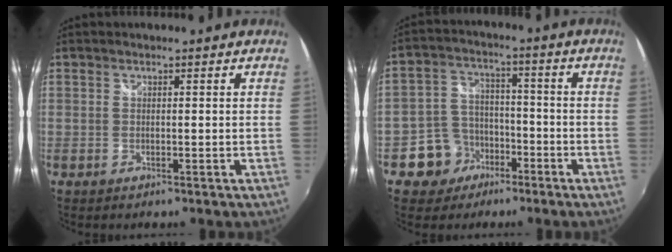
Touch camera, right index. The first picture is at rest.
{"total": 8.4, "force": [-4.7, 6.8, 1.6], "torque": [-0.056, 0.028, -0.069]}